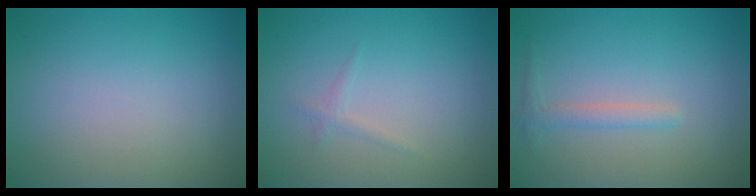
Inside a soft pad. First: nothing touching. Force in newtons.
{"total": 0.8, "press": 0.8, "slide": 0.1}
{"total": 1.4, "press": 1.4, "slide": 0.1}